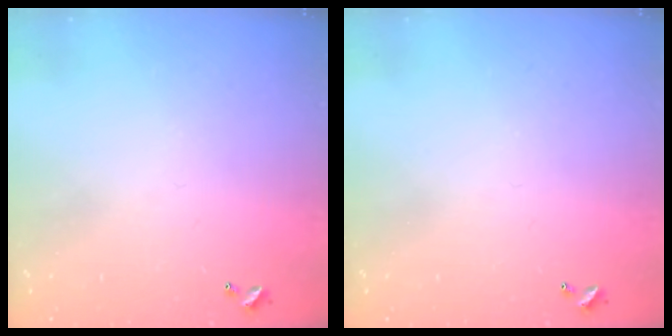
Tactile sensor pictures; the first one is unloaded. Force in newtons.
{"total": 0.0}